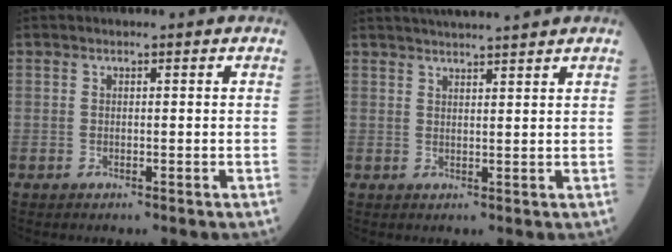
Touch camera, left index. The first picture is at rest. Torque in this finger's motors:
{"motor_torque": [0.89, -0.90, 0.10, 0.08]}